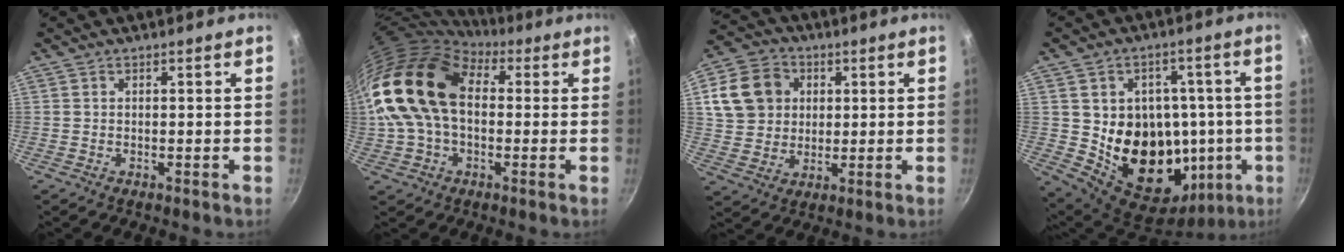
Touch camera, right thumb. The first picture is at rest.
{"total": 19.1, "force": [1.8, 13.0, 13.9], "torque": [-0.261, 0.035, 0.021]}
{"total": 13.0, "force": [3.5, 11.0, 6.2], "torque": [-0.093, 0.006, 0.060]}
{"total": 21.7, "force": [-1.1, 16.5, 14.0], "torque": [-0.178, 0.000, -0.001]}